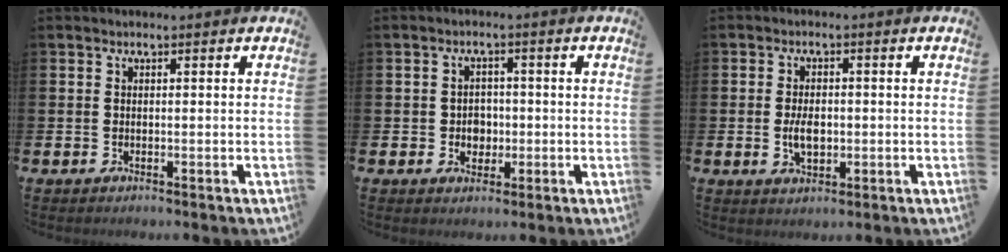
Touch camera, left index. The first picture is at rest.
{"total": 2.8, "force": [-0.2, 2.5, 1.1], "torque": [-0.009, 0.001, -0.014]}
{"total": 3.7, "force": [-0.2, 2.2, 2.9], "torque": [-0.044, 0.001, -0.006]}